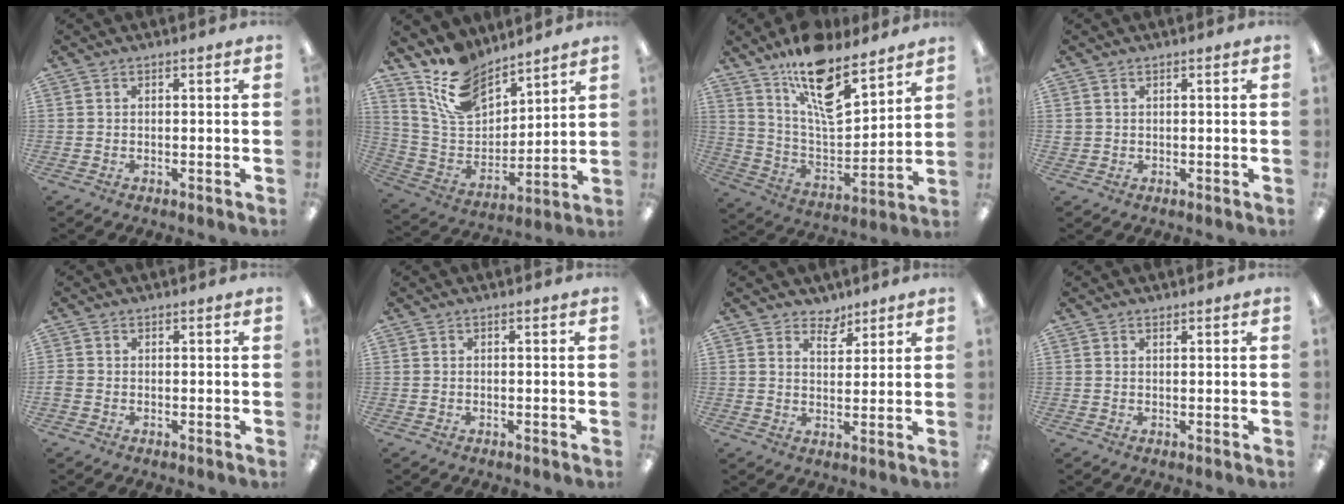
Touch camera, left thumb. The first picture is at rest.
{"total": 15.0, "force": [11.7, 7.0, 6.2], "torque": [-0.143, -0.061, 0.221]}
{"total": 16.5, "force": [12.0, 6.0, 9.6], "torque": [-0.162, -0.079, 0.208]}
{"total": 1.1, "force": [0.6, 0.9, 0.2], "torque": [-0.006, 0.002, 0.012]}
{"total": 0.9, "force": [-0.2, 0.8, 0.4], "torque": [-0.006, 0.002, -0.004]}
{"total": 0.0}
{"total": 4.6, "force": [3.8, 2.3, 0.8], "torque": [-0.004, -0.024, 0.068]}
{"total": 0.8, "force": [0.7, 0.3, 0.1], "torque": [-0.003, 0.000, 0.013]}